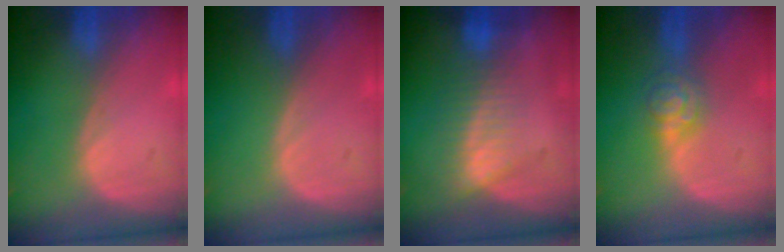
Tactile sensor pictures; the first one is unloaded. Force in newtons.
{"total": 0.0}
{"total": 7.2, "press": 6.3, "slide": 3.5}
{"total": 4.4, "press": 3.9, "slide": 2.0}